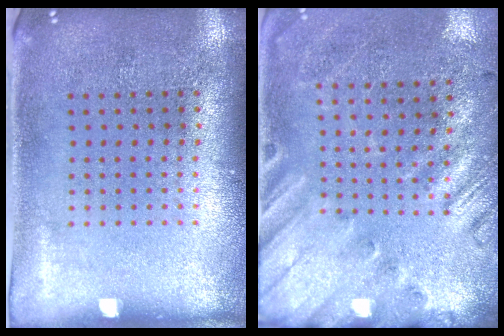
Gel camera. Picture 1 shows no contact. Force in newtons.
{"total": 2.6, "press": 1.9, "slide": 1.7}